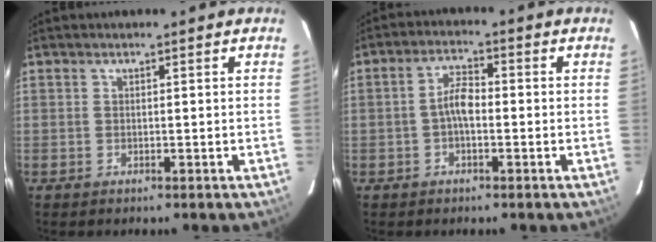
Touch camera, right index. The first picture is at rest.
{"total": 4.0, "force": [-0.9, 1.7, 3.5], "torque": [-0.070, 0.013, -0.018]}